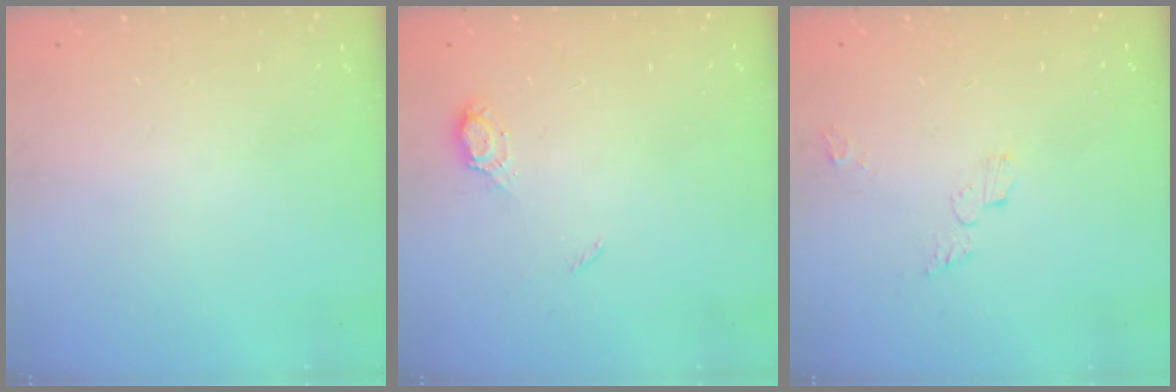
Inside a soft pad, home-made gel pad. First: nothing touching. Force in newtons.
{"total": 6.3, "press": 6.3, "slide": 0.7}
{"total": 3.6, "press": 3.6, "slide": 0.0}